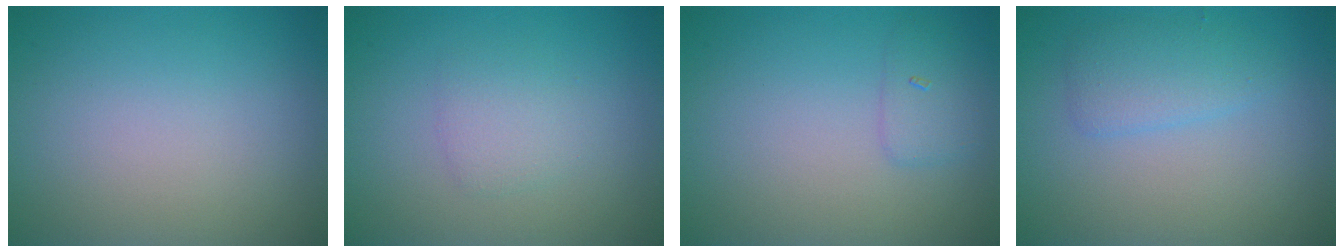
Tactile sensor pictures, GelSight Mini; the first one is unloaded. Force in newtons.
{"total": 1.7, "press": 1.7, "slide": 0.0}
{"total": 1.6, "press": 1.6, "slide": 0.0}
{"total": 2.3, "press": 2.3, "slide": 0.2}